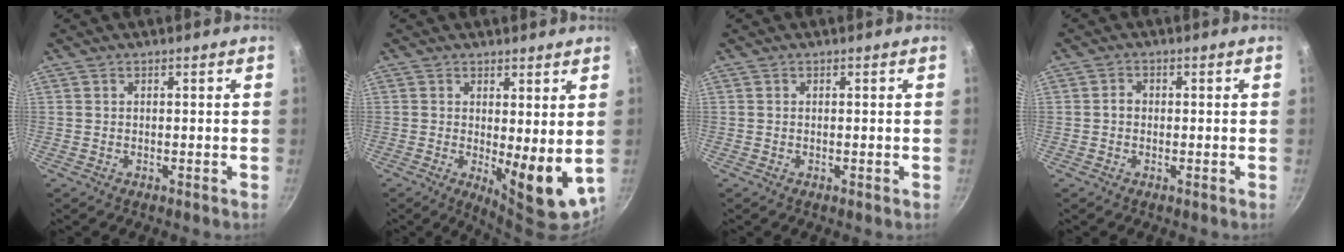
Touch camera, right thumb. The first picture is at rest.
{"total": 9.8, "force": [0.4, 3.4, 9.2], "torque": [-0.112, -0.027, 0.015]}
{"total": 0.0}
{"total": 1.6, "force": [-0.2, 1.3, 0.8], "torque": [-0.012, 0.009, -0.005]}